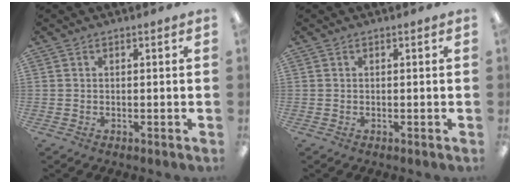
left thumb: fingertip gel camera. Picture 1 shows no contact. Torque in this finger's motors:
{"motor_torque": [-0.01, -0.01, 0.04, -0.04, 0.00]}